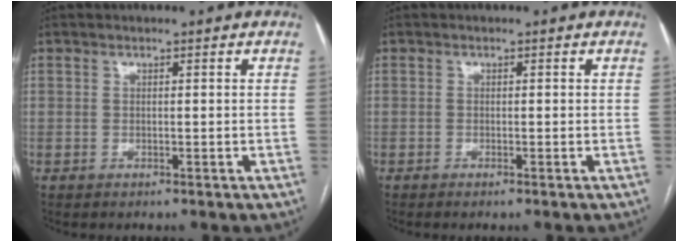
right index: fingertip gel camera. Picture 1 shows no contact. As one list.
[{"total": 0.6, "force": [-0.4, -0.1, 0.5], "torque": [-0.009, 0.000, -0.009]}]